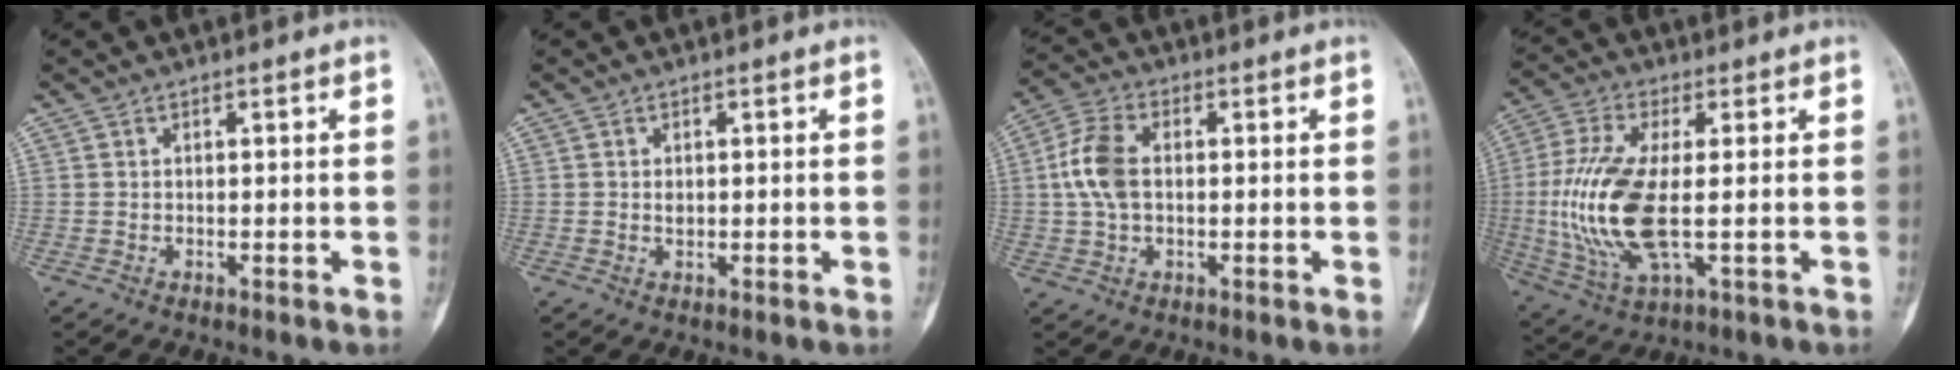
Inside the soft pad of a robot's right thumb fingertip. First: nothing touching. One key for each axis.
{"total": 1.0, "fx": 0.1, "fy": 0.7, "fz": 0.7, "tx": -0.005, "ty": 0.000, "tz": 0.003}
{"total": 8.3, "fx": 0.6, "fy": 5.0, "fz": 6.6, "tx": -0.144, "ty": 0.015, "tz": 0.008}
{"total": 15.7, "fx": -1.0, "fy": 5.9, "fz": 14.4, "tx": -0.327, "ty": -0.006, "tz": -0.015}